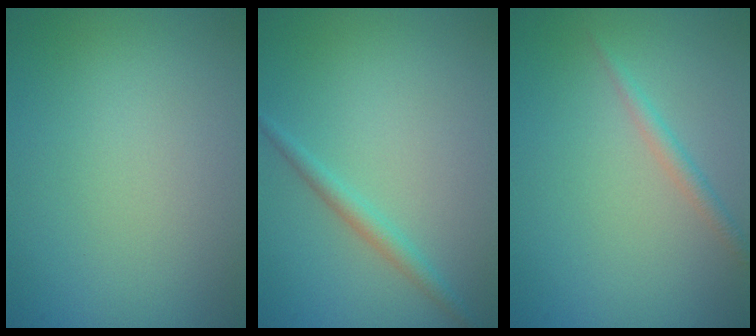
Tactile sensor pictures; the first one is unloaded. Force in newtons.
{"total": 1.6, "press": 1.6, "slide": 0.0}
{"total": 1.3, "press": 1.3, "slide": 0.1}